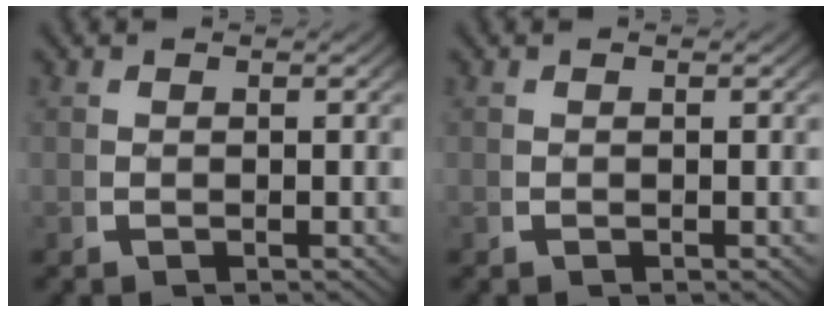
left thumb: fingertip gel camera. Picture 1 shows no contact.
{"total": 0.0}